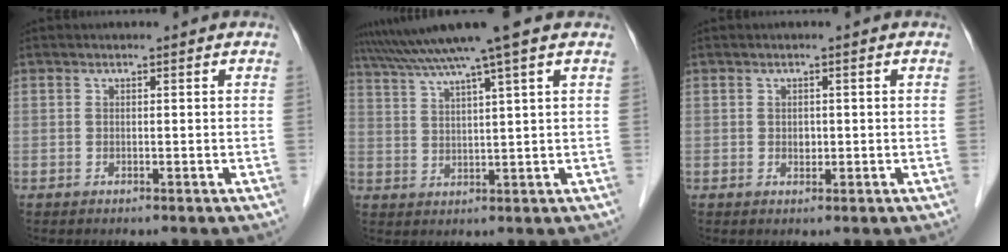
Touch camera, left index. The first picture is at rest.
{"total": 9.9, "force": [7.9, -2.0, 5.7], "torque": [-0.104, 0.022, 0.123]}
{"total": 1.0, "force": [0.0, 0.8, 0.7], "torque": [-0.012, 0.001, 0.001]}